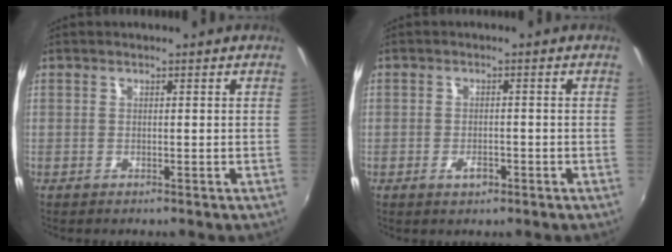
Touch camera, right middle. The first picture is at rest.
{"total": 2.4, "force": [-1.3, 1.5, 1.4], "torque": [-0.026, -0.001, -0.021]}